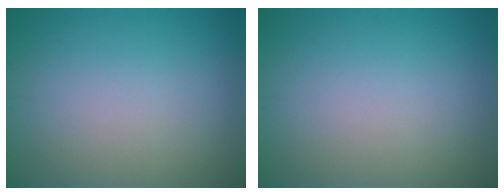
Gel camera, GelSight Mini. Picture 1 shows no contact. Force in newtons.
{"total": 0.0}